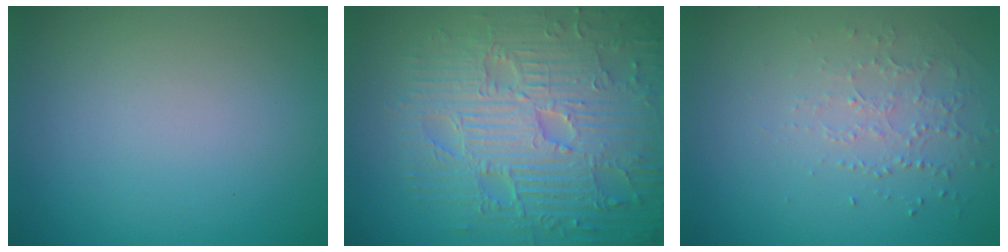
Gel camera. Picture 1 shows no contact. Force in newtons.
{"total": 9.4, "press": 6.9, "slide": 6.4}
{"total": 1.3, "press": 1.0, "slide": 0.8}